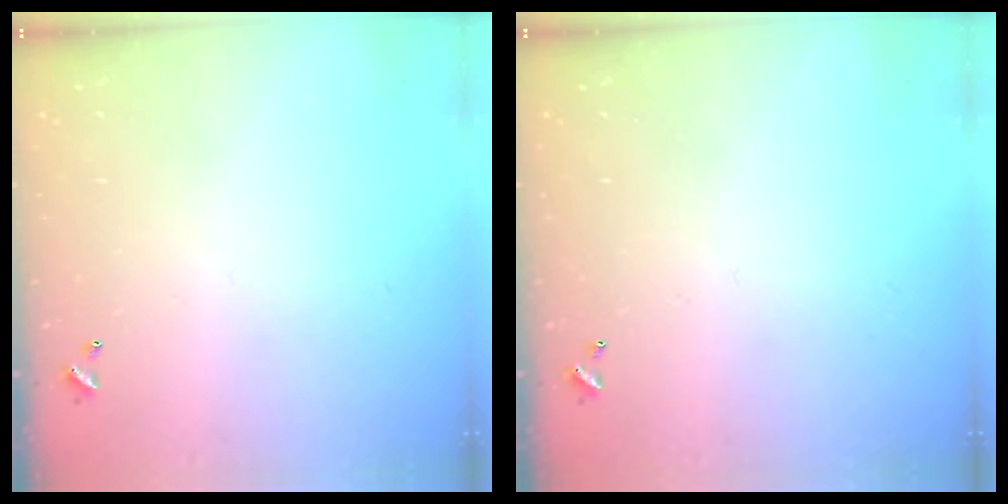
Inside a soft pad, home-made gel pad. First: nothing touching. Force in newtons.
{"total": 0.0}